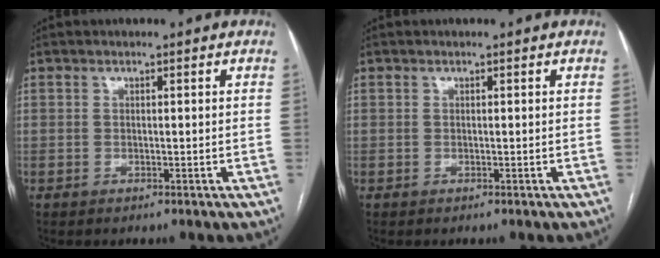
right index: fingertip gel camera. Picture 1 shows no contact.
{"total": 0.0}